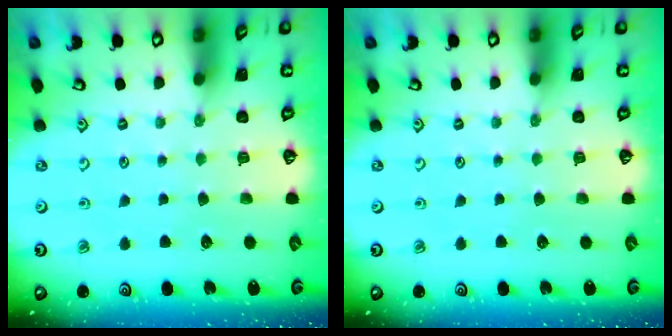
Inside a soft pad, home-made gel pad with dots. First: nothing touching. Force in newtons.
{"total": 0.0}